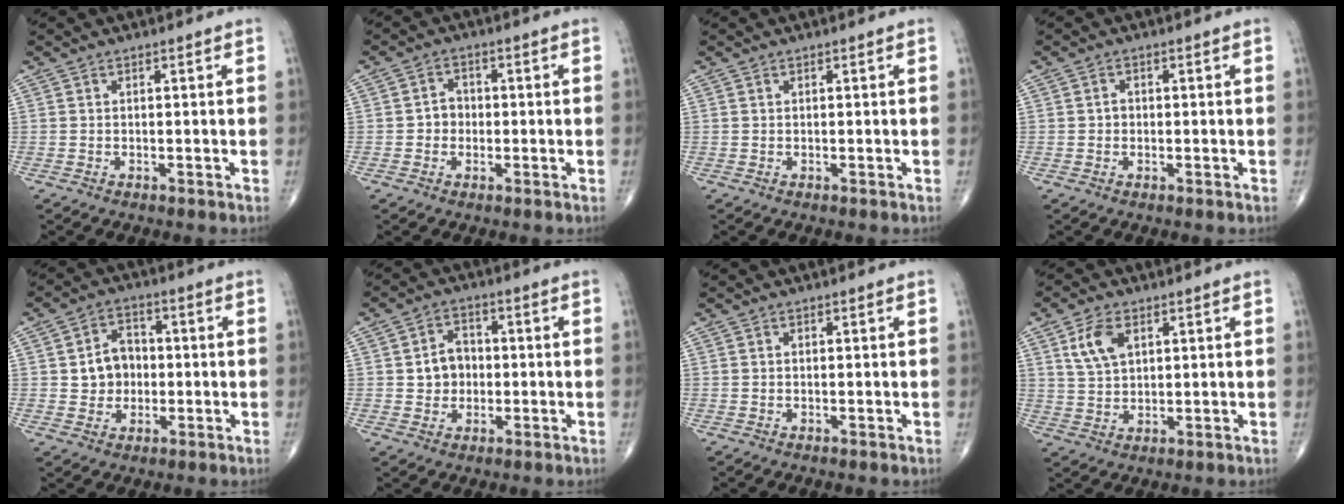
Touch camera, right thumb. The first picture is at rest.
{"total": 3.2, "force": [-0.4, 2.9, 1.3], "torque": [-0.002, 0.010, -0.014]}
{"total": 0.0}
{"total": 1.3, "force": [-0.1, 1.2, 0.5], "torque": [-0.002, 0.004, -0.002]}
{"total": 7.1, "force": [0.0, 6.1, 3.6], "torque": [-0.028, 0.013, -0.004]}
{"total": 6.0, "force": [0.0, 5.1, 3.1], "torque": [-0.024, 0.012, -0.004]}
{"total": 0.0}
{"total": 6.8, "force": [2.8, 4.1, 4.7], "torque": [-0.085, -0.009, 0.059]}